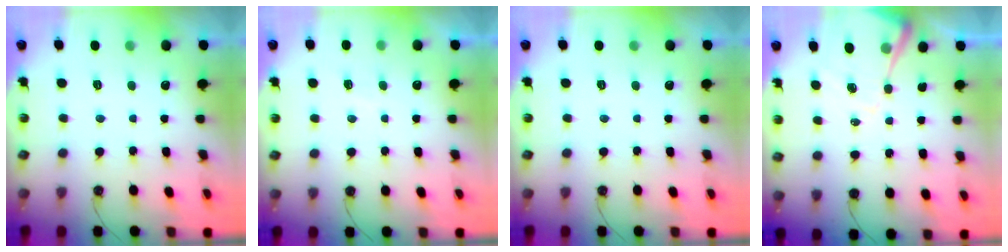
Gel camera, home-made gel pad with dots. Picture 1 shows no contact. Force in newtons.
{"total": 4.5, "press": 4.5, "slide": 0.5}
{"total": 0.0}
{"total": 14.5, "press": 14.4, "slide": 1.4}